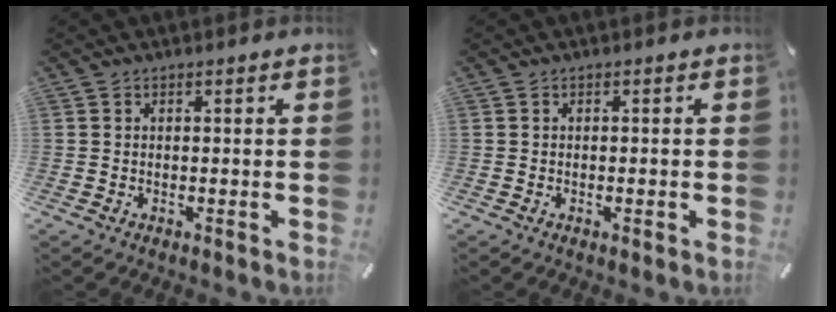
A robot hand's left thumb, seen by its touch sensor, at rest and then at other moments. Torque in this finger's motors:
{"motor_torque": [-0.28, -0.14, -0.11, -0.11, -0.01]}